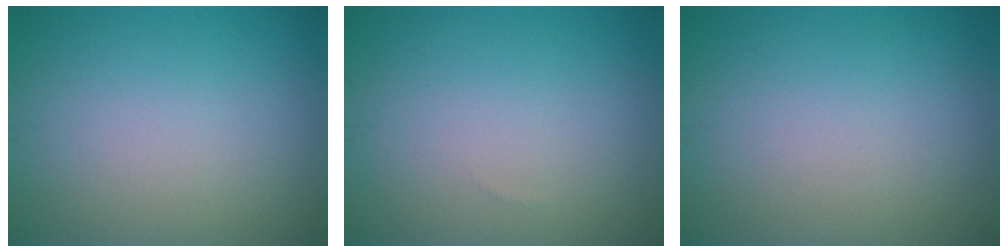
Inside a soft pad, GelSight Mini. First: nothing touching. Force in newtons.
{"total": 0.0}
{"total": 0.0}